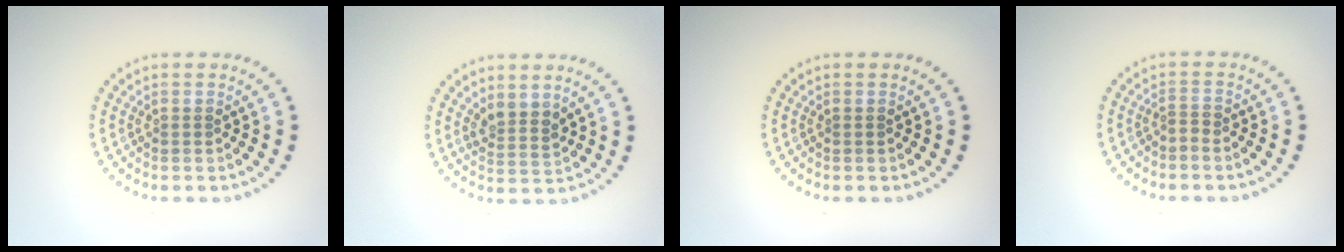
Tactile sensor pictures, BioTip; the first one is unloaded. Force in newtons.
{"total": 2.3, "press": 1.8, "slide": 1.4}
{"total": 0.0}
{"total": 0.9, "press": 0.4, "slide": 0.8}